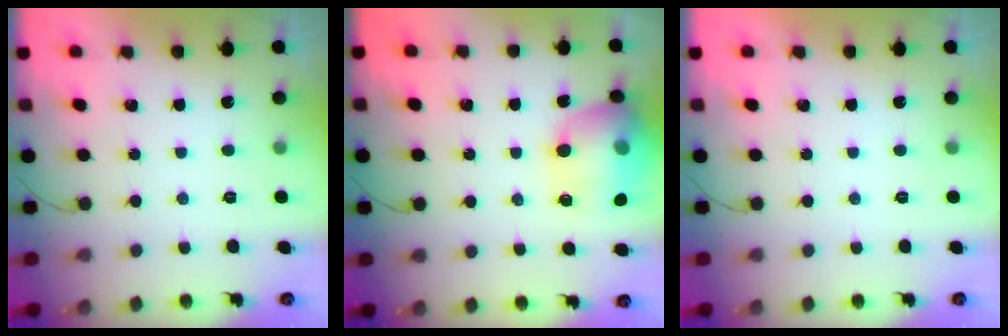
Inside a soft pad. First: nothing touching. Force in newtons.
{"total": 17.6, "press": 17.4, "slide": 2.2}
{"total": 0.0}